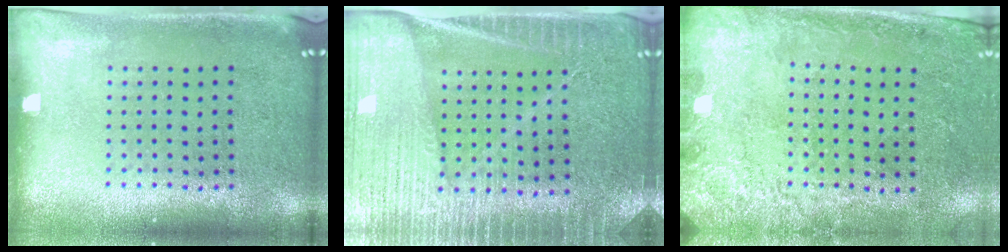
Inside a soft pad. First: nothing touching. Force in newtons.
{"total": 4.0, "press": 3.7, "slide": 1.4}
{"total": 2.7, "press": 2.2, "slide": 1.5}